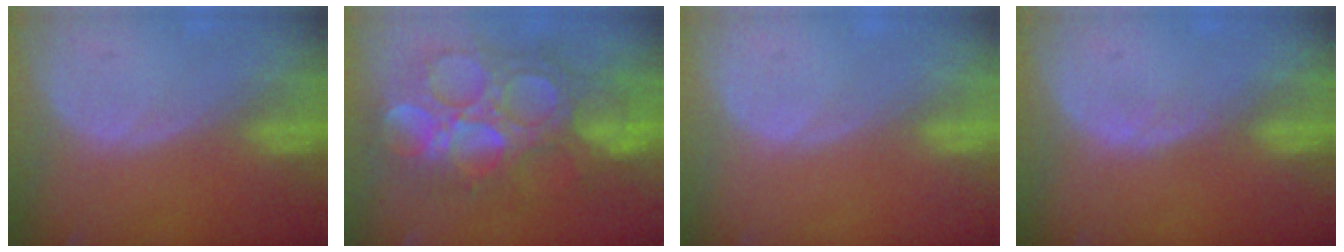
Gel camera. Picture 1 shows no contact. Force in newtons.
{"total": 13.6, "press": 13.5, "slide": 1.5}
{"total": 0.0}
{"total": 0.8, "press": 0.7, "slide": 0.2}